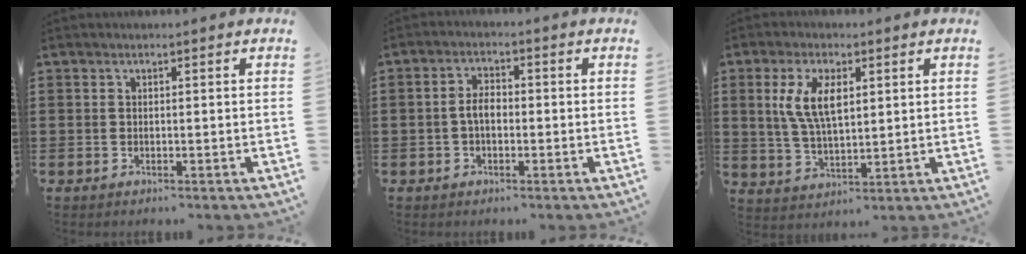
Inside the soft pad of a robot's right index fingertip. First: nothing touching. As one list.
[{"total": 2.8, "force": [-0.4, 1.3, 2.5], "torque": [-0.054, 0.001, -0.009]}, {"total": 7.0, "force": [2.2, 3.0, 5.9], "torque": [-0.130, 0.007, 0.037]}]